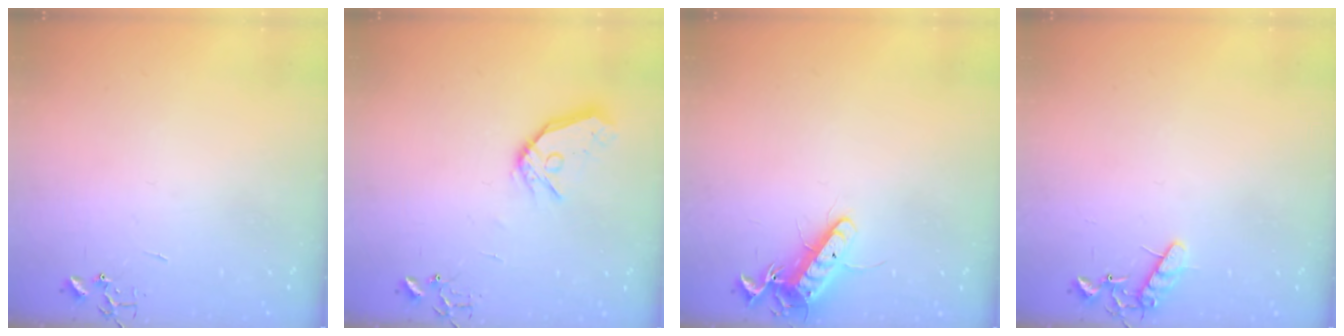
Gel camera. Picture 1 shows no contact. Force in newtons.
{"total": 12.0, "press": 11.9, "slide": 1.6}
{"total": 11.7, "press": 11.7, "slide": 1.1}
{"total": 8.2, "press": 8.1, "slide": 0.3}